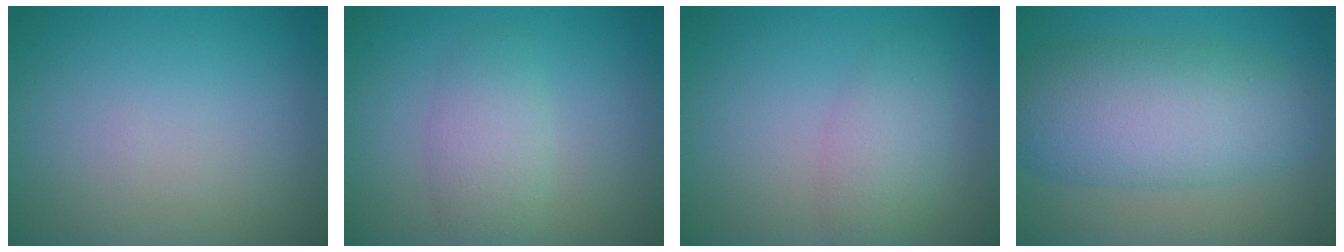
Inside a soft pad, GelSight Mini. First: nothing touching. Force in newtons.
{"total": 3.0, "press": 3.0, "slide": 0.0}
{"total": 2.9, "press": 2.9, "slide": 0.1}
{"total": 8.5, "press": 8.5, "slide": 0.1}